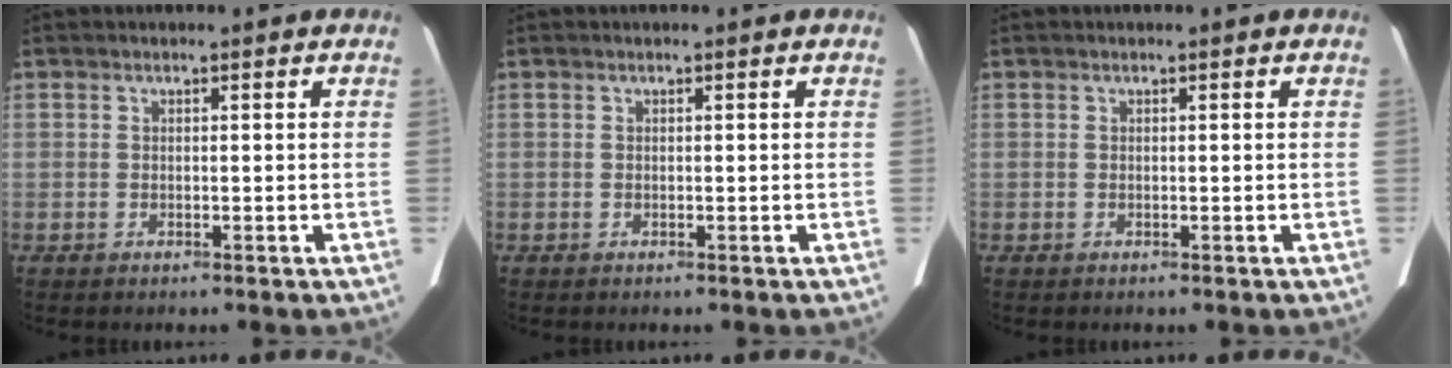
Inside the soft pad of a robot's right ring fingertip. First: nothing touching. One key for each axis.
{"total": 0.0}
{"total": 0.0}